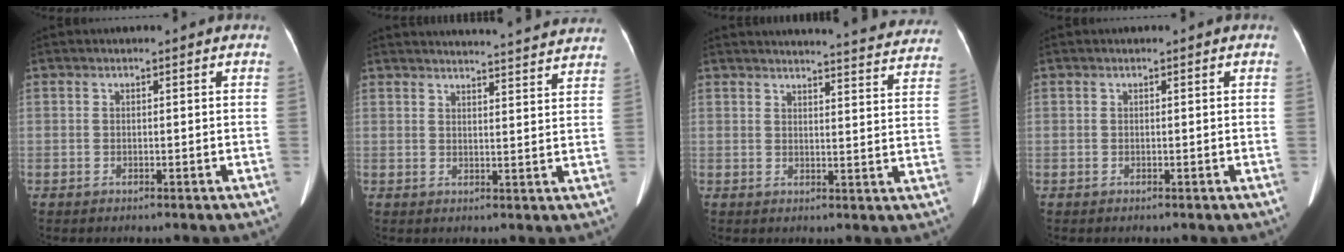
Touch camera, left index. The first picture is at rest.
{"total": 17.0, "force": [16.5, 0.7, 4.4], "torque": [-0.053, -0.016, 0.190]}
{"total": 19.7, "force": [19.2, 1.4, 4.4], "torque": [-0.045, -0.068, 0.205]}
{"total": 0.0}